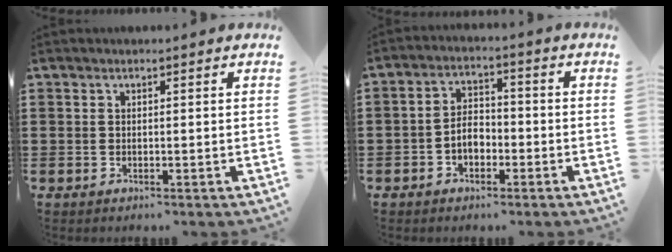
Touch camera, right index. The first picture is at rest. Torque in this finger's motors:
{"motor_torque": [2.14, 0.00, 0.15, 0.06]}